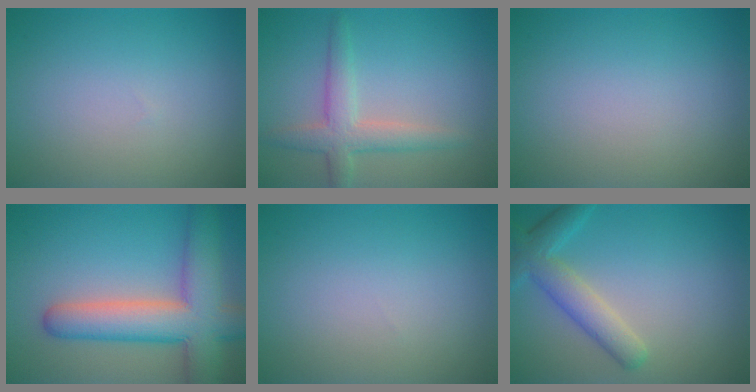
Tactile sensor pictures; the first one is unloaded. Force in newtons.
{"total": 3.4, "press": 3.4, "slide": 0.2}
{"total": 0.0}
{"total": 8.8, "press": 8.8, "slide": 0.4}
{"total": 0.0}
{"total": 4.0, "press": 4.0, "slide": 0.4}